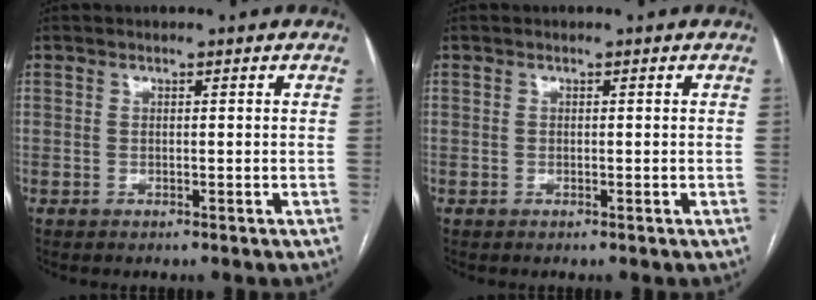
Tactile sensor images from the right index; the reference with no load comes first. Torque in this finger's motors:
{"motor_torque": [0.20, 0.03, 0.02, 0.01]}